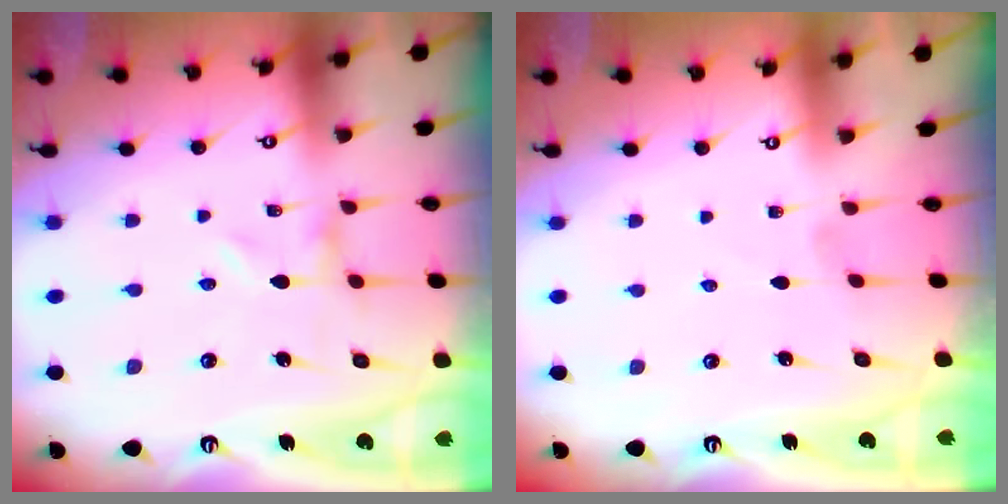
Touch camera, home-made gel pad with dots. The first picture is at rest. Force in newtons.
{"total": 0.8, "press": 0.8, "slide": 0.1}